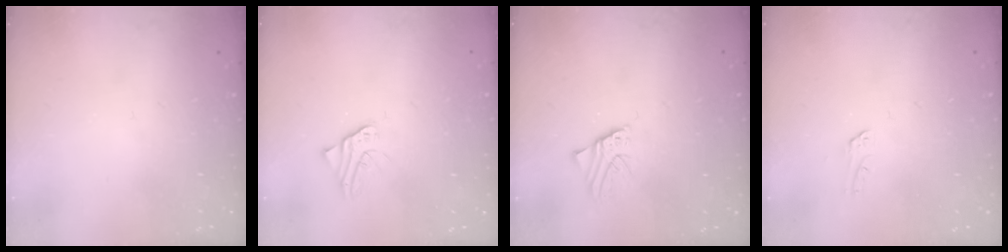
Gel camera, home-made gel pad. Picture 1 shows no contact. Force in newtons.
{"total": 2.8, "press": 2.8, "slide": 0.3}
{"total": 2.1, "press": 2.1, "slide": 0.2}
{"total": 1.9, "press": 1.9, "slide": 0.1}